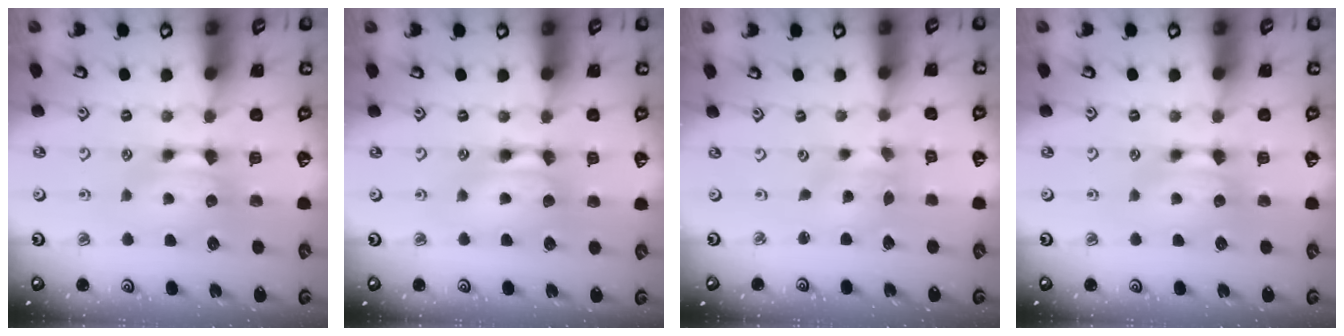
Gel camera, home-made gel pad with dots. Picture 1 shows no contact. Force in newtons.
{"total": 1.9, "press": 1.9, "slide": 0.1}
{"total": 1.2, "press": 0.3, "slide": 1.2}
{"total": 0.0}